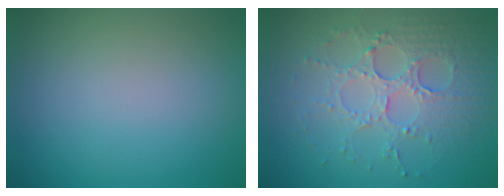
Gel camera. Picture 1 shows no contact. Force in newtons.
{"total": 4.0, "press": 3.7, "slide": 1.4}